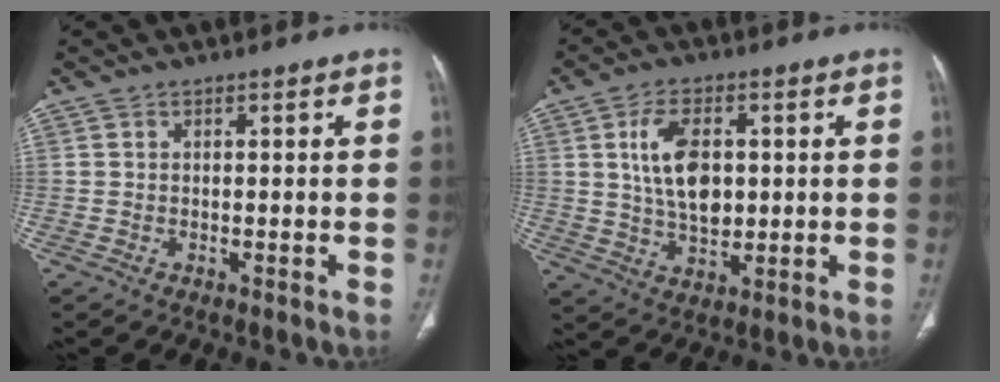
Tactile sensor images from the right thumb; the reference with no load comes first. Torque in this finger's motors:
{"motor_torque": [0.77, 4.25, 1.09, 0.12, 0.30]}